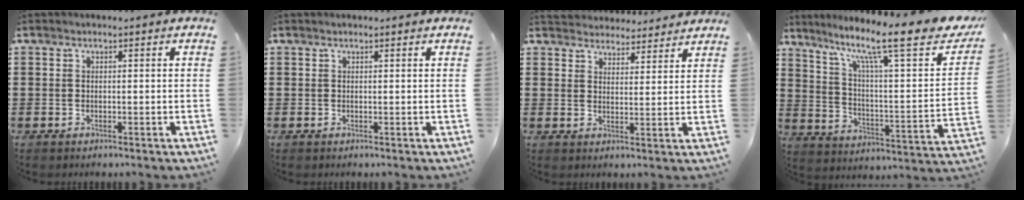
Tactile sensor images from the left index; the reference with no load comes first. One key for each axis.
{"total": 0.0}
{"total": 3.7, "fx": 3.6, "fy": 0.7, "fz": -0.5, "tx": -0.005, "ty": -0.014, "tz": 0.066}
{"total": 13.7, "fx": 9.7, "fy": 2.1, "fz": 9.4, "tx": -0.173, "ty": -0.062, "tz": 0.147}